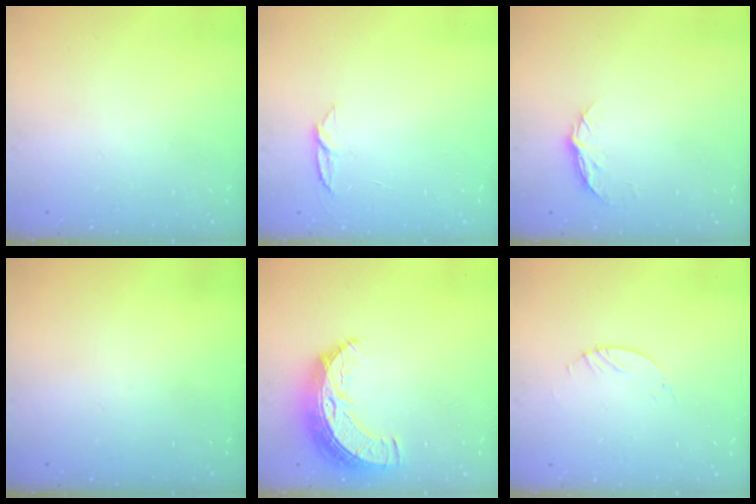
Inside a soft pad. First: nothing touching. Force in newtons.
{"total": 5.1, "press": 5.1, "slide": 0.6}
{"total": 6.7, "press": 6.7, "slide": 0.8}
{"total": 0.0}
{"total": 11.5, "press": 11.5, "slide": 0.9}
{"total": 0.9, "press": 0.8, "slide": 0.2}